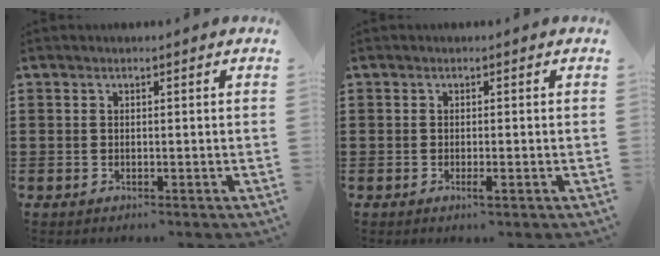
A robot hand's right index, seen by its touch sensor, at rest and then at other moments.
{"total": 1.2, "force": [-0.5, 0.0, 1.0], "torque": [-0.019, -0.005, -0.007]}